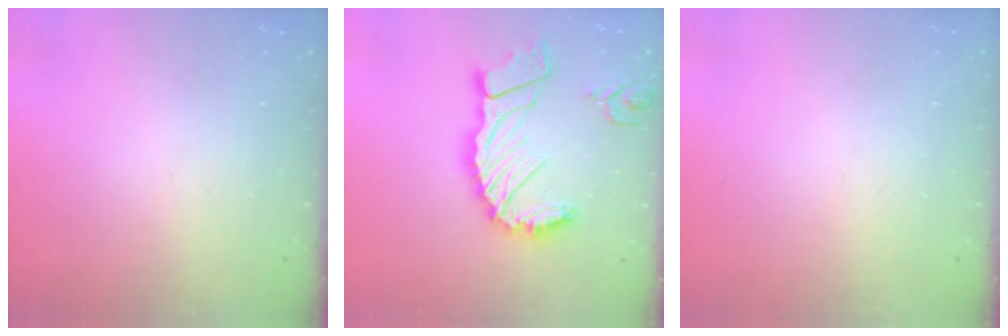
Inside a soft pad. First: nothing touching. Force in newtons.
{"total": 17.6, "press": 17.4, "slide": 2.2}
{"total": 0.0}